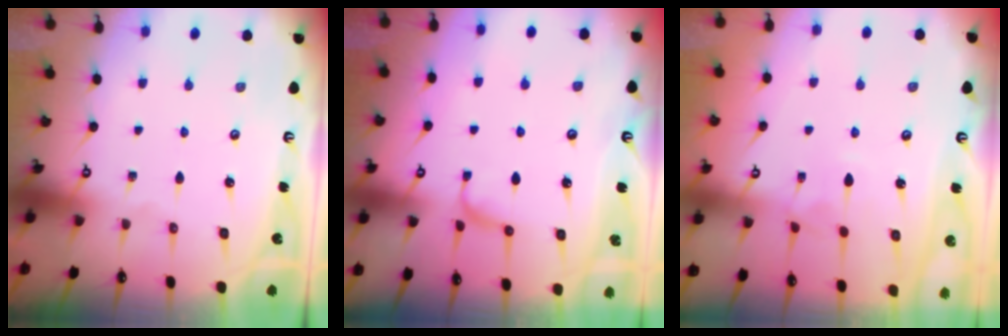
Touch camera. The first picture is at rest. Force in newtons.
{"total": 1.2, "press": 1.0, "slide": 0.6}
{"total": 3.8, "press": 3.8, "slide": 0.2}